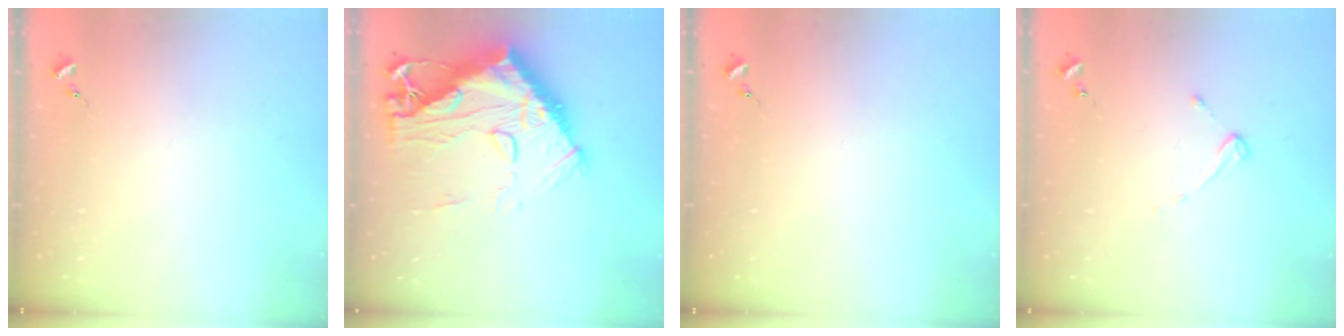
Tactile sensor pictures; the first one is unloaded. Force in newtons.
{"total": 23.2, "press": 23.1, "slide": 2.2}
{"total": 0.0}
{"total": 2.6, "press": 2.5, "slide": 0.4}